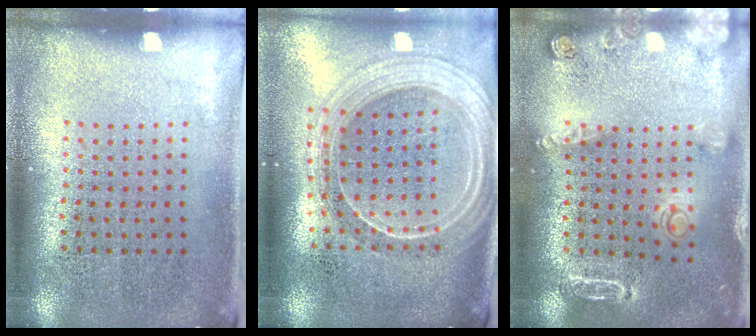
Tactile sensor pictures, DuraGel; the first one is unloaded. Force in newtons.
{"total": 2.2, "press": 1.9, "slide": 1.0}
{"total": 1.8, "press": 1.8, "slide": 0.1}